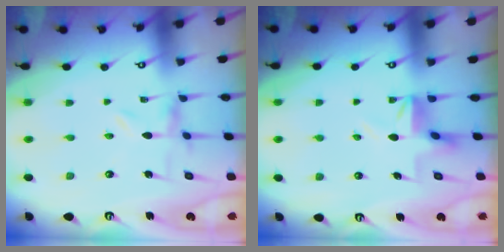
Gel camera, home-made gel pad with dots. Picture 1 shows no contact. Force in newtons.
{"total": 5.6, "press": 5.2, "slide": 2.1}